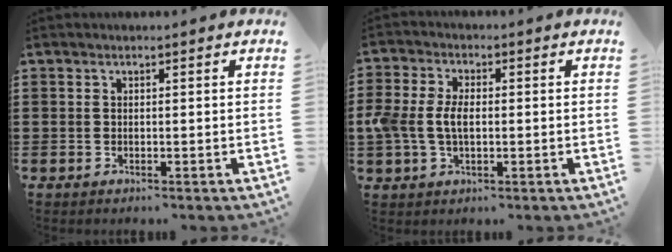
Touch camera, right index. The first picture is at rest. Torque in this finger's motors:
{"motor_torque": [0.38, -0.13, 0.66, 0.20]}